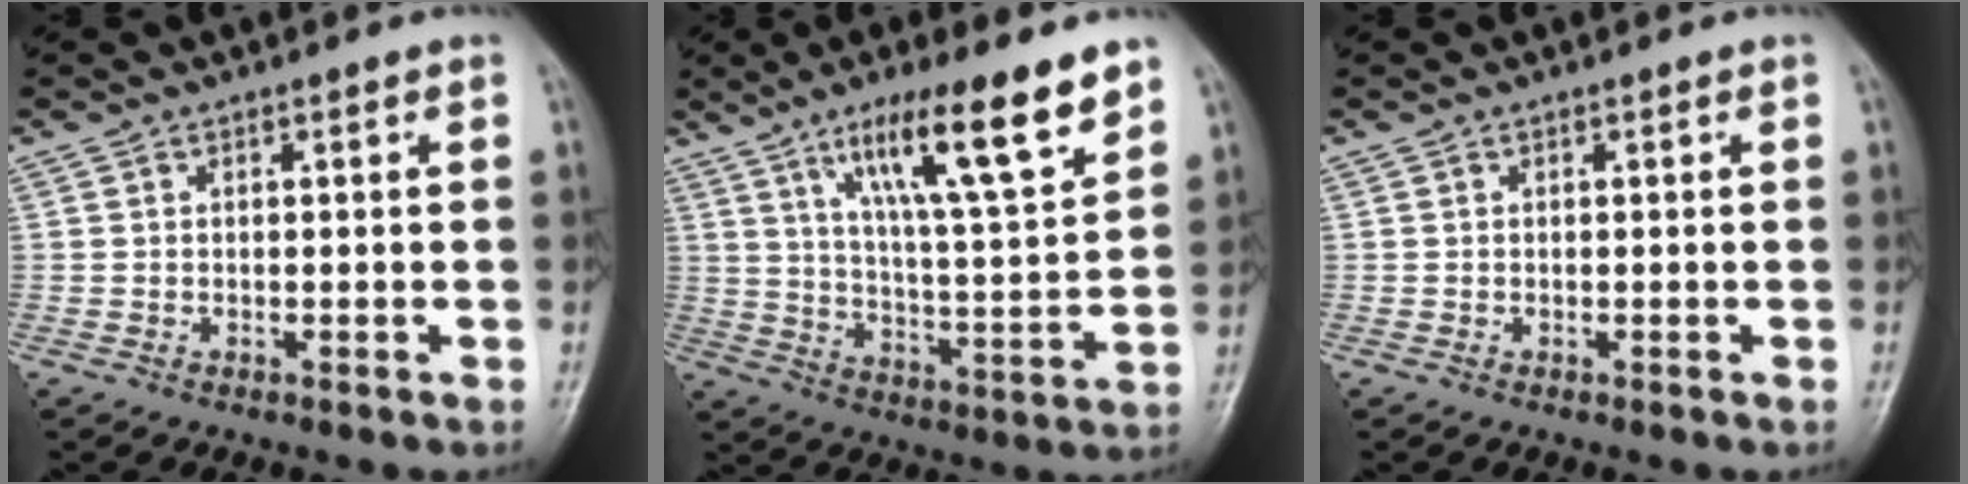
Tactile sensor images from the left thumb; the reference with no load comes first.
{"total": 16.9, "force": [10.4, 2.6, 13.0], "torque": [-0.200, -0.049, 0.178]}
{"total": 0.0}